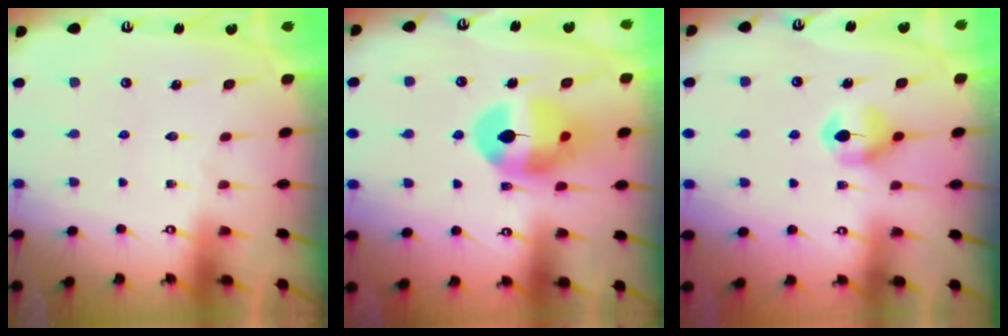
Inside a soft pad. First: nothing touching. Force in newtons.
{"total": 12.8, "press": 12.6, "slide": 1.9}
{"total": 6.5, "press": 6.5, "slide": 0.5}